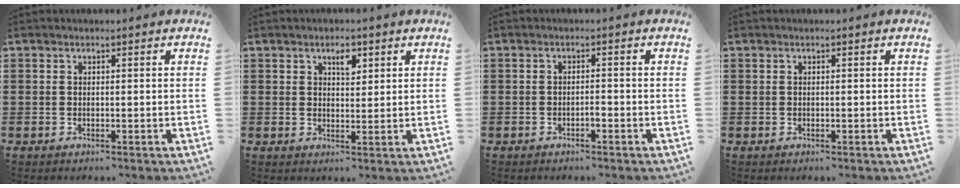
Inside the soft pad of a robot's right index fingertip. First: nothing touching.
{"total": 3.0, "force": [1.6, 1.4, 2.1], "torque": [-0.030, -0.001, 0.023]}
{"total": 1.3, "force": [-0.8, 0.3, 1.0], "torque": [-0.021, -0.002, -0.014]}
{"total": 0.0}